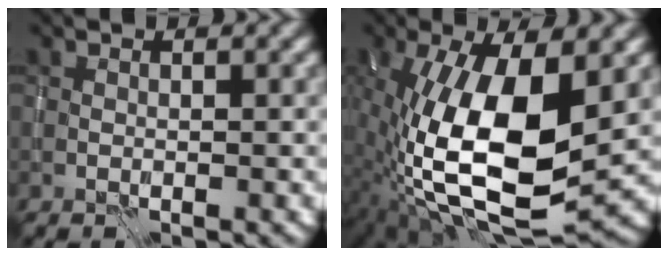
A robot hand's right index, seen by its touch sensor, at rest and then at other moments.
{"total": 14.0, "force": [-1.7, 6.0, 12.5], "torque": [-0.234, -0.005, -0.038]}